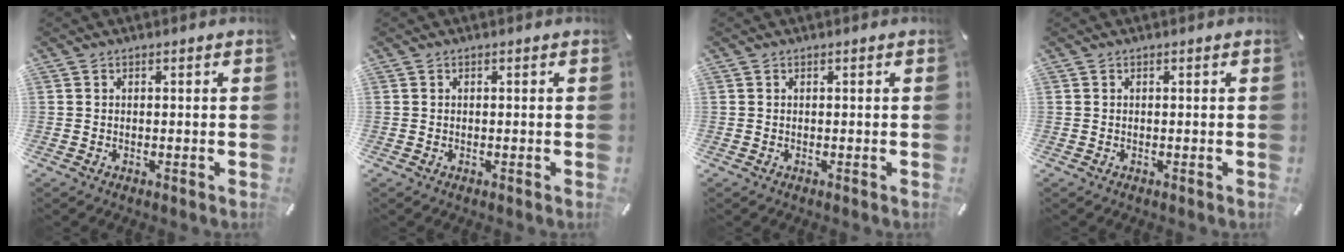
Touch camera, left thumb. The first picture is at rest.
{"total": 0.0}
{"total": 0.0}
{"total": 0.0}